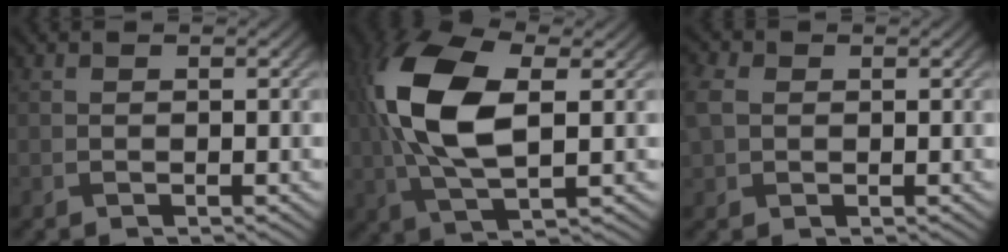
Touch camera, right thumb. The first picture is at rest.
{"total": 13.5, "force": [2.1, 6.8, 11.5], "torque": [-0.268, 0.011, 0.036]}
{"total": 4.2, "force": [0.5, 3.3, 2.6], "torque": [-0.090, 0.007, 0.008]}